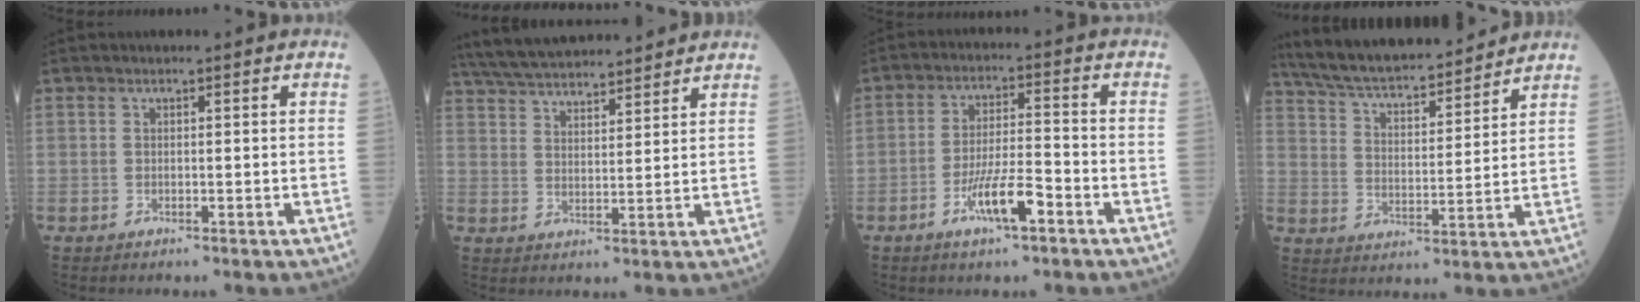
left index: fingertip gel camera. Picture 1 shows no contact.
{"total": 16.4, "force": [14.9, 3.1, 6.0], "torque": [-0.110, 0.044, 0.241]}
{"total": 7.0, "force": [-3.9, 1.0, 5.8], "torque": [-0.113, -0.003, -0.070]}
{"total": 18.9, "force": [17.1, 3.2, 7.4], "torque": [-0.128, 0.022, 0.273]}